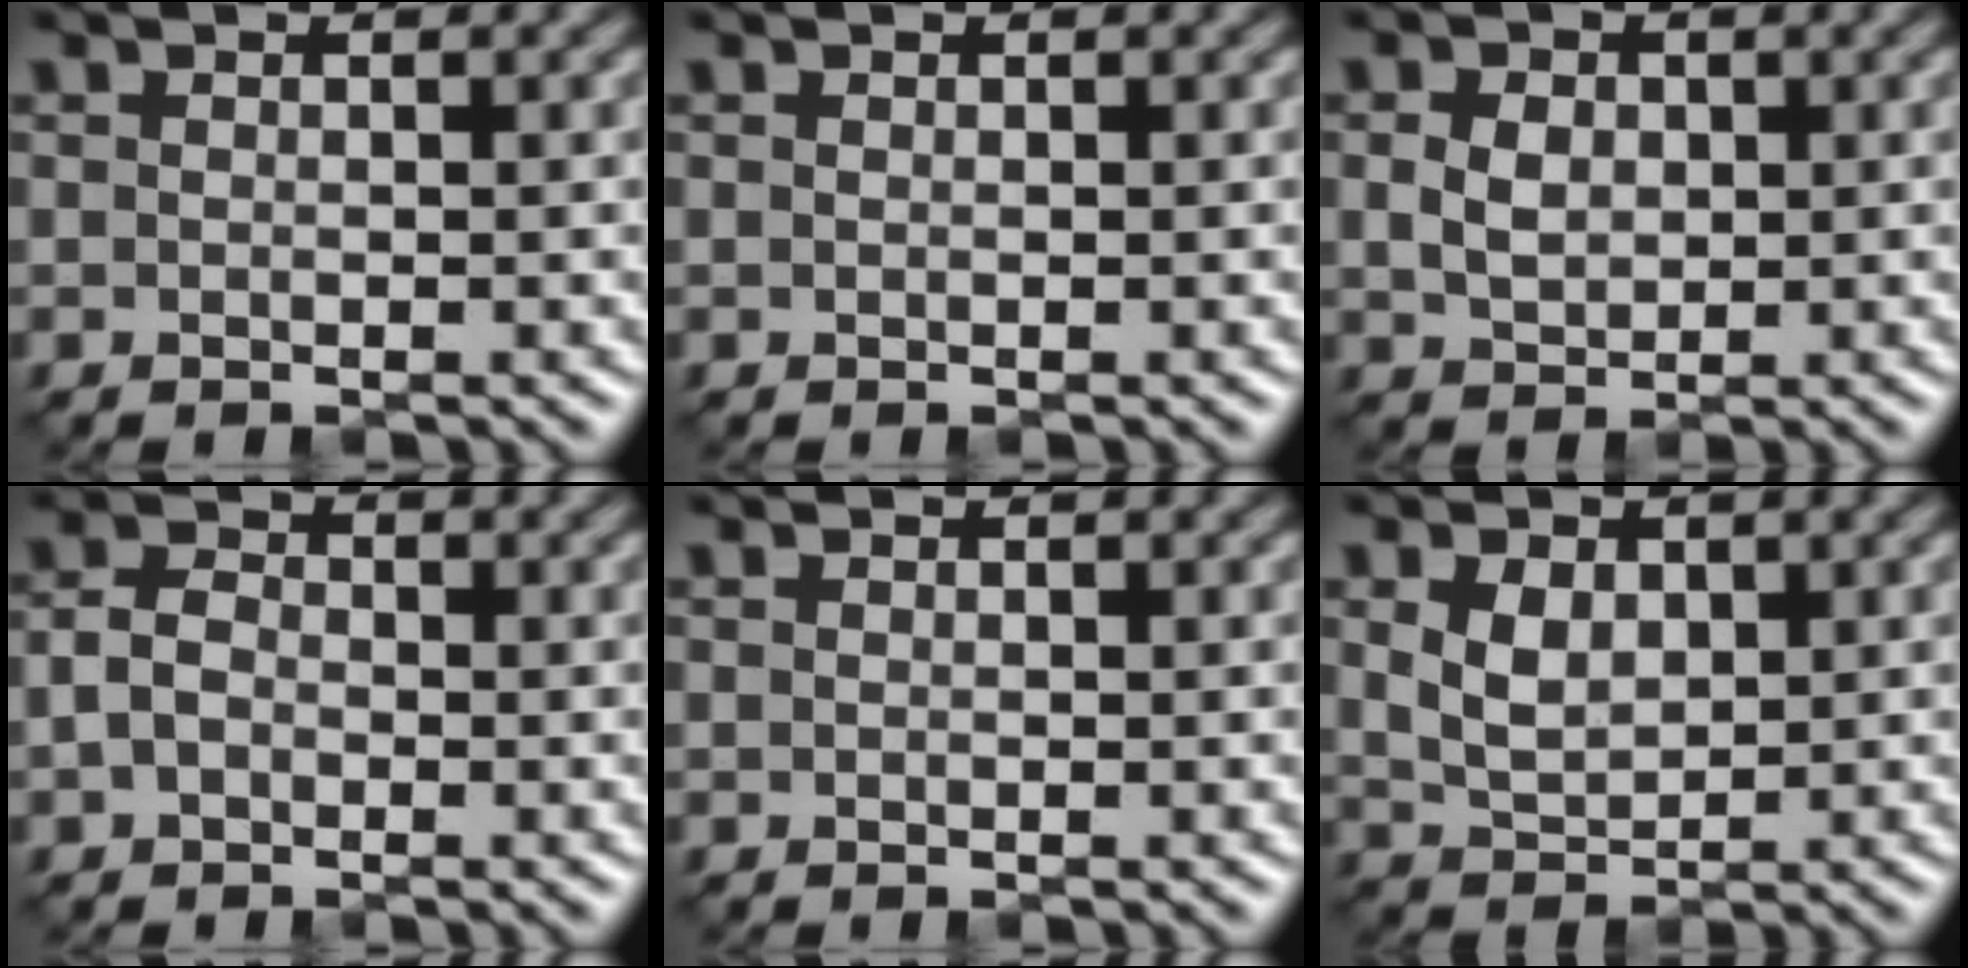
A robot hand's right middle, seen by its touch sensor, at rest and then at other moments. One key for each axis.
{"total": 0.0}
{"total": 2.4, "fx": 0.4, "fy": 1.9, "fz": 1.5, "tx": -0.033, "ty": 0.000, "tz": 0.007}
{"total": 2.3, "fx": -0.6, "fy": 1.7, "fz": 1.4, "tx": -0.030, "ty": 0.003, "tz": -0.018}
{"total": 0.0}
{"total": 3.0, "fx": 0.9, "fy": 2.0, "fz": 2.0, "tx": -0.047, "ty": -0.002, "tz": 0.021}